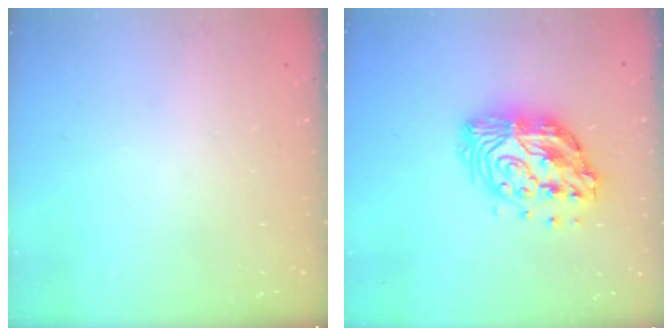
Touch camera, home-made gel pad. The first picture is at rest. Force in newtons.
{"total": 15.1, "press": 15.0, "slide": 1.1}